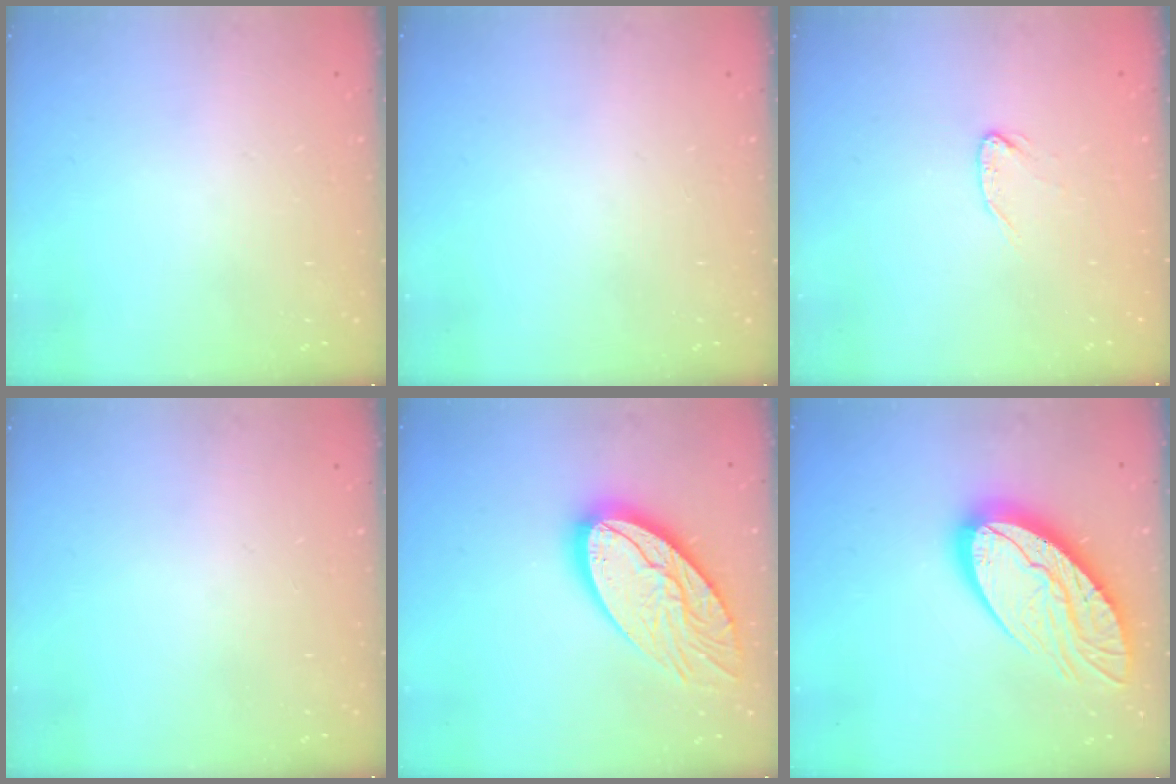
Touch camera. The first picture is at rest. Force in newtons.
{"total": 0.0}
{"total": 3.8, "press": 3.8, "slide": 0.3}
{"total": 0.0}
{"total": 22.2, "press": 22.1, "slide": 2.3}
{"total": 20.2, "press": 20.1, "slide": 1.8}